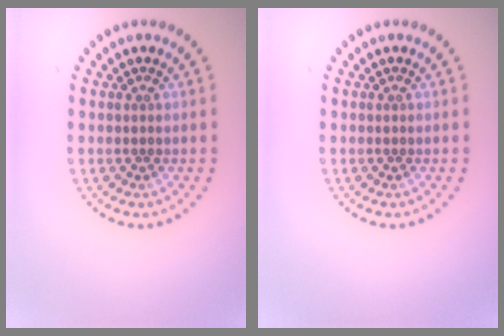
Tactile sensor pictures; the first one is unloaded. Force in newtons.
{"total": 0.0}